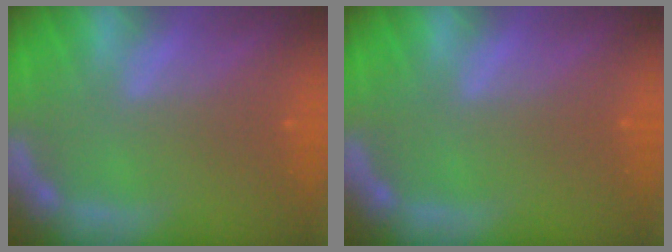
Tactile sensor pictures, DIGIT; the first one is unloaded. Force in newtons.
{"total": 0.0}